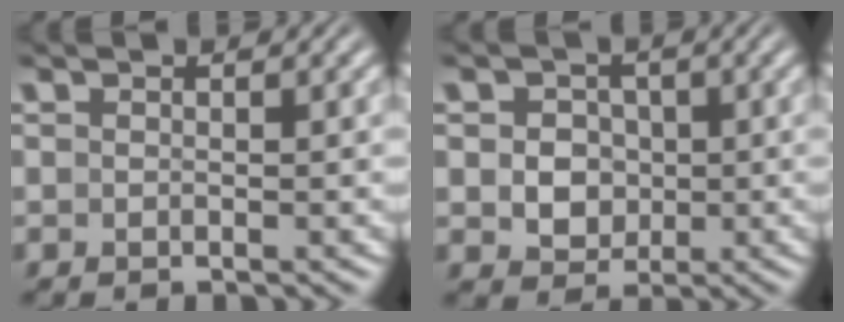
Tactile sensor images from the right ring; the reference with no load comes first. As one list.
[{"total": 4.4, "force": [0.1, 4.0, 1.9], "torque": [-0.031, -0.012, 0.010]}]